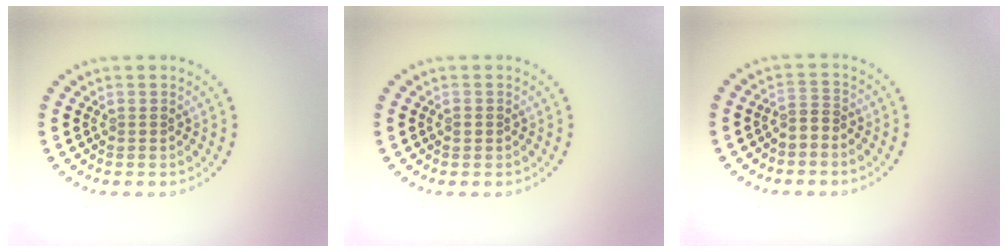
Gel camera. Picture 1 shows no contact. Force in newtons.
{"total": 0.7, "press": 0.7, "slide": 0.1}
{"total": 1.6, "press": 1.3, "slide": 1.0}